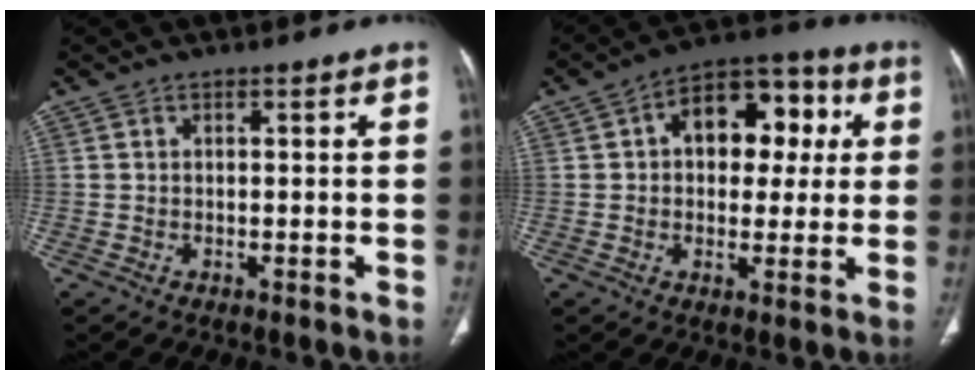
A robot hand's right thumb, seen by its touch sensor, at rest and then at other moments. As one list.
[{"total": 14.4, "force": [3.2, 9.3, 10.6], "torque": [-0.098, 0.024, 0.039]}]